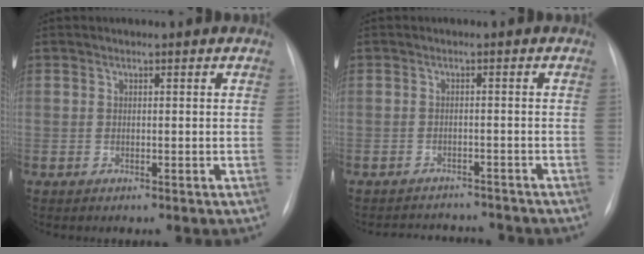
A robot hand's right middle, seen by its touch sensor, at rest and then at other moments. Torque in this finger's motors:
{"motor_torque": [0.03, -0.08, -0.02, -0.01]}